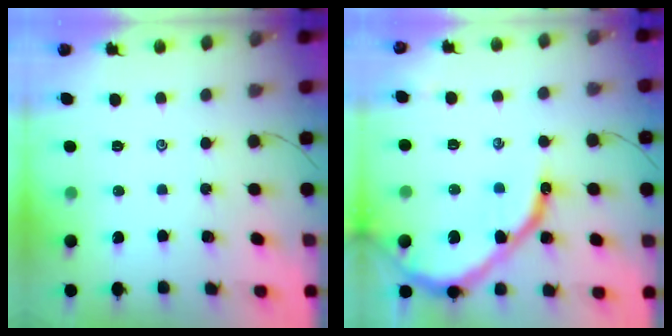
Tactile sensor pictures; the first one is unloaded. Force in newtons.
{"total": 14.8, "press": 14.6, "slide": 1.8}